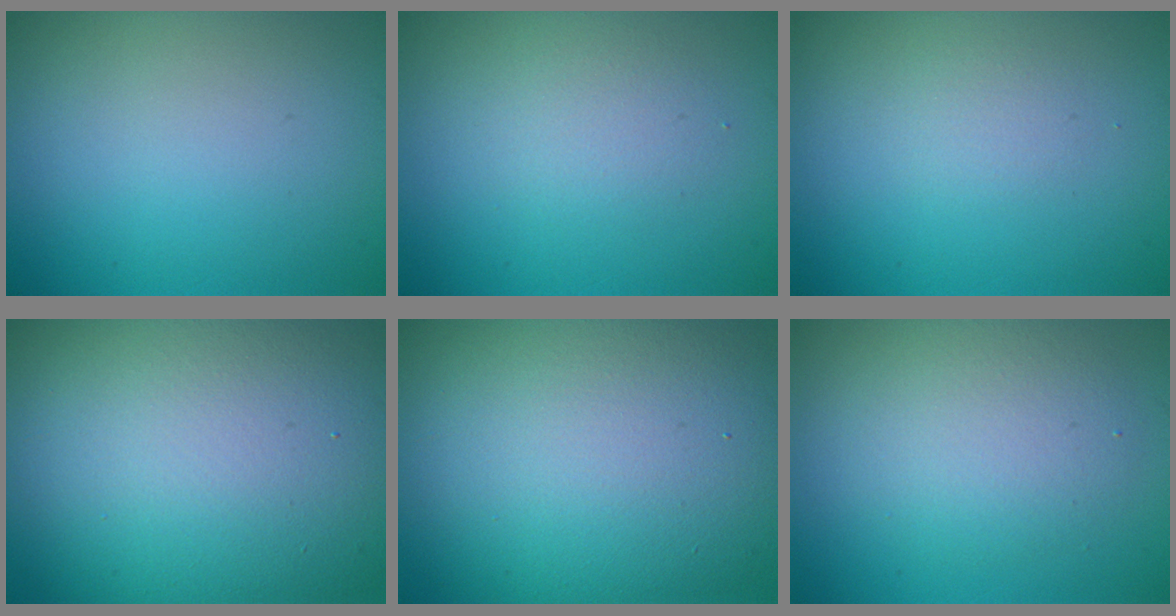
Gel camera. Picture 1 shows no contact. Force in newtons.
{"total": 1.8, "press": 1.8, "slide": 0.0}
{"total": 1.0, "press": 1.0, "slide": 0.1}
{"total": 19.0, "press": 19.0, "slide": 0.7}
{"total": 15.6, "press": 15.6, "slide": 1.1}
{"total": 3.8, "press": 3.8, "slide": 0.4}